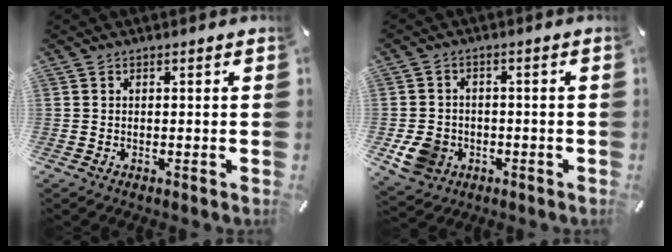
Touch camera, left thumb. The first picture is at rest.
{"total": 7.6, "force": [-2.1, 6.8, 2.8], "torque": [-0.066, 0.010, -0.040]}